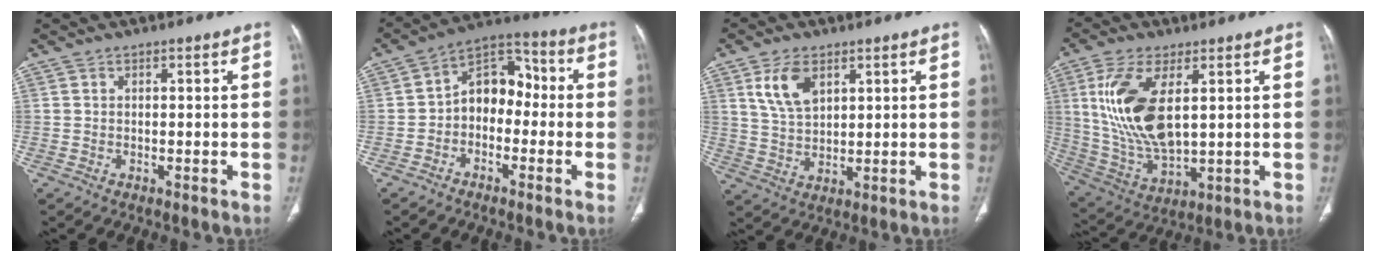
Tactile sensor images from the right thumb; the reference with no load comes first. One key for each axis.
{"total": 9.6, "fx": -1.4, "fy": 6.9, "fz": 6.5, "tx": -0.068, "ty": 0.046, "tz": -0.043}
{"total": 7.7, "fx": 3.7, "fy": 4.3, "fz": 5.3, "tx": -0.090, "ty": -0.015, "tz": 0.079}
{"total": 16.2, "fx": 3.9, "fy": 7.5, "fz": 13.8, "tx": -0.287, "ty": -0.019, "tz": 0.089}